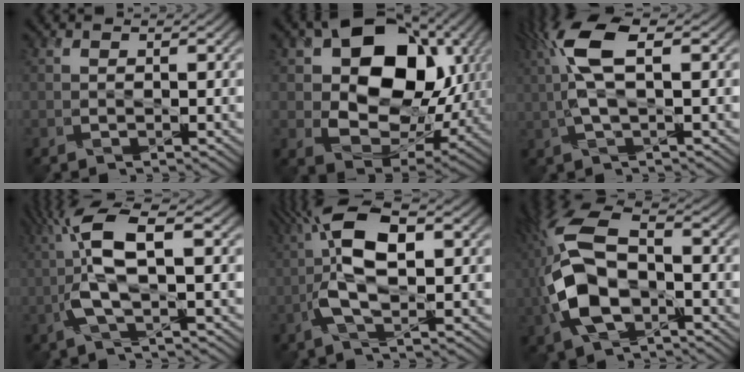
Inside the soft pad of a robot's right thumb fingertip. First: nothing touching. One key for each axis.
{"total": 15.5, "fx": 3.2, "fy": 10.9, "fz": 10.6, "tx": -0.167, "ty": -0.005, "tz": 0.057}
{"total": 8.6, "fx": 1.8, "fy": 2.7, "fz": 7.9, "tx": -0.186, "ty": 0.017, "tz": 0.027}
{"total": 8.7, "fx": 0.5, "fy": 2.1, "fz": 8.4, "tx": -0.181, "ty": 0.024, "tz": 0.002}
{"total": 9.6, "fx": 0.3, "fy": 3.2, "fz": 9.0, "tx": -0.184, "ty": 0.025, "tz": -0.007}
{"total": 13.8, "fx": -1.9, "fy": 7.7, "fz": 11.2, "tx": -0.283, "ty": 0.003, "tz": -0.046}